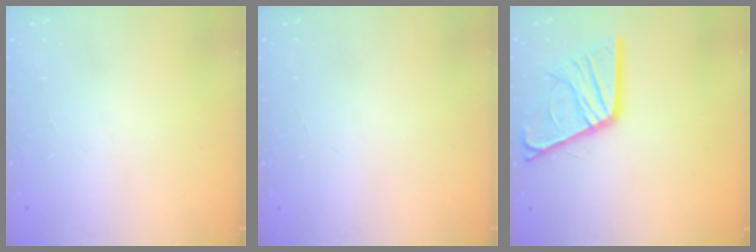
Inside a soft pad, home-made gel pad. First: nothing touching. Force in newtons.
{"total": 0.0}
{"total": 17.2, "press": 17.1, "slide": 1.9}